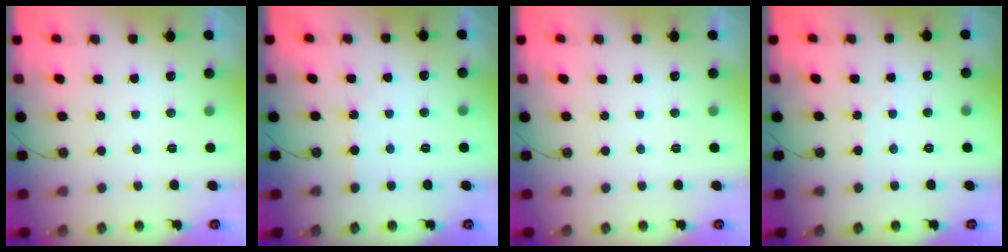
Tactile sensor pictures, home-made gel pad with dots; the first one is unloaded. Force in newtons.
{"total": 1.9, "press": 1.8, "slide": 0.4}
{"total": 0.0}
{"total": 1.9, "press": 1.9, "slide": 0.4}